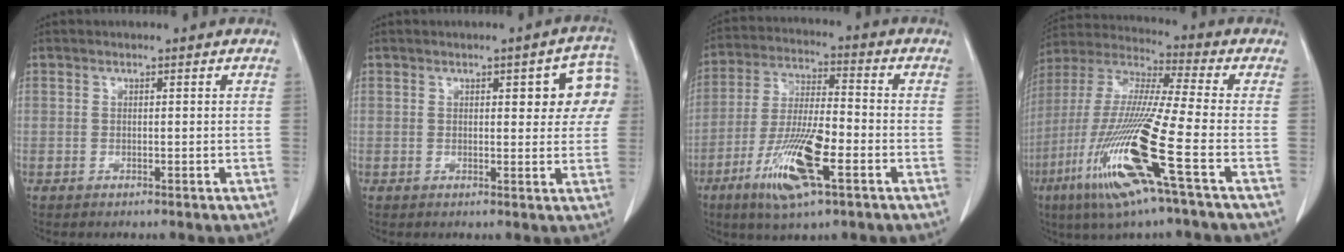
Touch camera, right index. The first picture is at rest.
{"total": 7.5, "force": [2.2, 2.5, 6.7], "torque": [-0.066, 0.018, 0.020]}
{"total": 13.4, "force": [-5.9, 2.4, 11.8], "torque": [-0.233, -0.017, -0.107]}
{"total": 18.9, "force": [-7.4, -0.2, 17.4], "torque": [-0.380, -0.033, -0.150]}